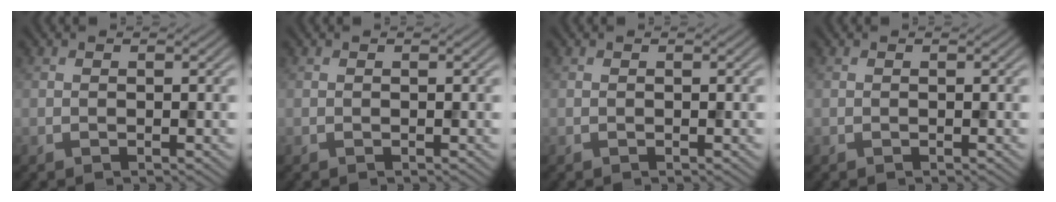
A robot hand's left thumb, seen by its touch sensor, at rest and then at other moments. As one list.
[{"total": 0.0}, {"total": 0.0}, {"total": 0.0}]